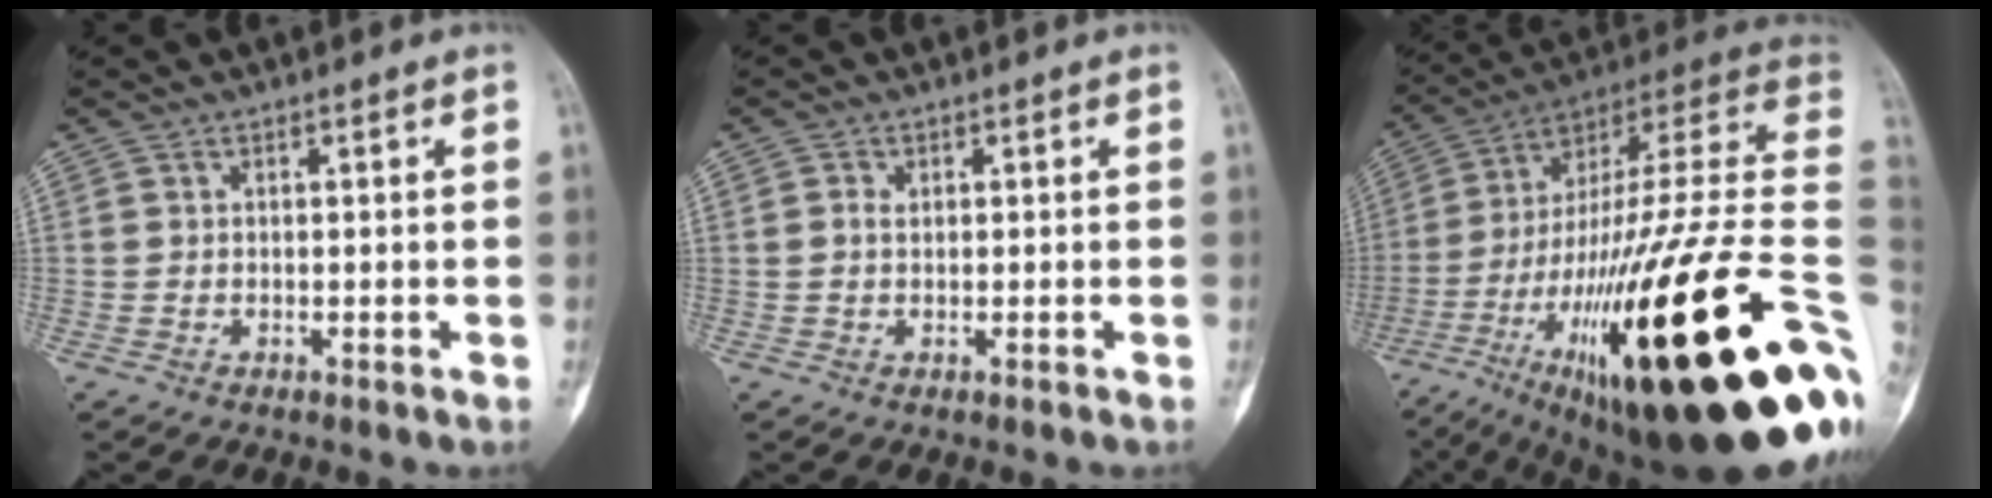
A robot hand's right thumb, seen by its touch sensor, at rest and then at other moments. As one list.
[{"total": 1.2, "force": [0.1, 0.9, 0.8], "torque": [-0.017, 0.005, 0.005]}, {"total": 43.1, "force": [-11.6, 9.3, 40.4], "torque": [-0.562, 0.065, -0.187]}]